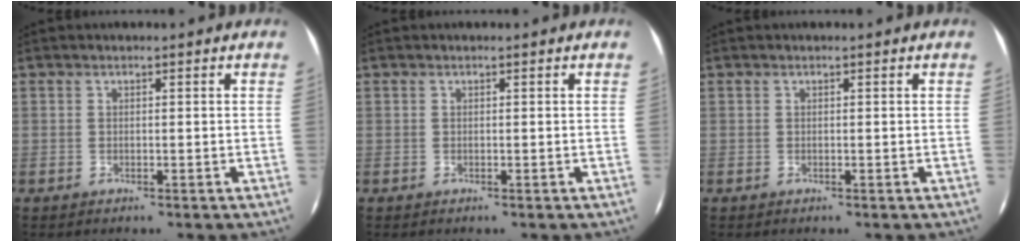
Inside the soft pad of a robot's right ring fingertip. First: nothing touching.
{"total": 0.0}
{"total": 0.0}